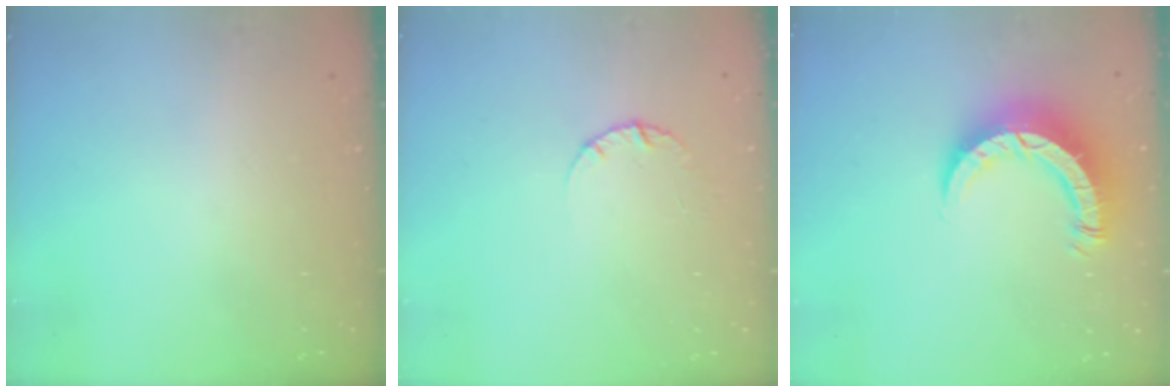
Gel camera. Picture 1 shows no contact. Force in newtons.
{"total": 2.5, "press": 2.5, "slide": 0.3}
{"total": 8.3, "press": 8.2, "slide": 0.8}